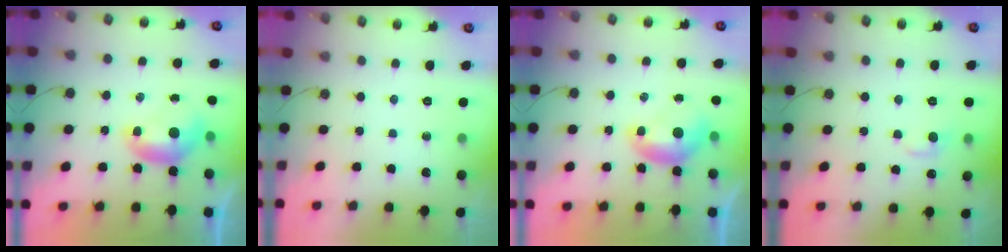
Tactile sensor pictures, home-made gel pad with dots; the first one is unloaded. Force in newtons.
{"total": 0.0}
{"total": 0.0}
{"total": 1.0, "press": 0.4, "slide": 0.9}